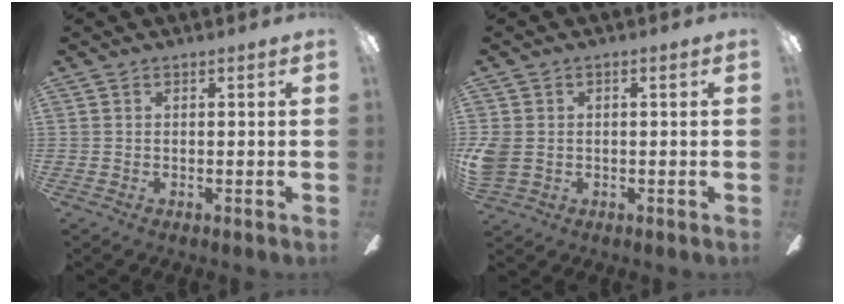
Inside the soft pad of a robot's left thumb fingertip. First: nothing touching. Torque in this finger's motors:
{"motor_torque": [0.05, 0.06, 0.12, -0.12, 0.06]}